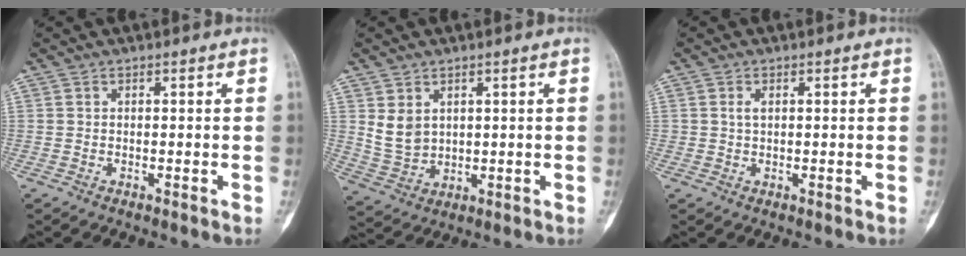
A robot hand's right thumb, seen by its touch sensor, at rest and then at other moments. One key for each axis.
{"total": 5.7, "fx": 2.0, "fy": 4.2, "fz": 3.3, "tx": -0.053, "ty": -0.013, "tz": 0.058}
{"total": 1.4, "fx": 0.4, "fy": 0.8, "fz": 1.0, "tx": -0.018, "ty": 0.002, "tz": 0.010}